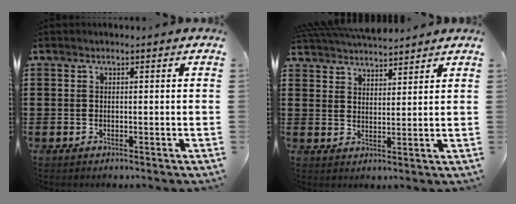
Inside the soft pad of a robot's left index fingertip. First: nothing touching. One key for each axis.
{"total": 4.6, "fx": 4.6, "fy": 0.3, "fz": 0.1, "tx": -0.019, "ty": -0.017, "tz": 0.085}